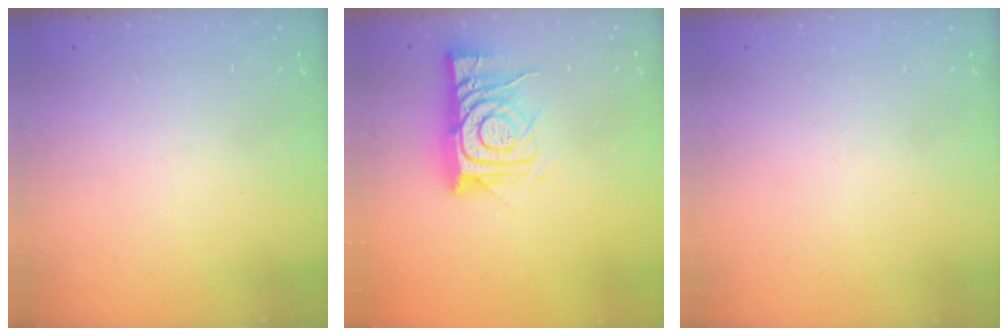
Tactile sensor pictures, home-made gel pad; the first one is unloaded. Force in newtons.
{"total": 12.5, "press": 12.5, "slide": 1.1}
{"total": 1.7, "press": 1.7, "slide": 0.1}